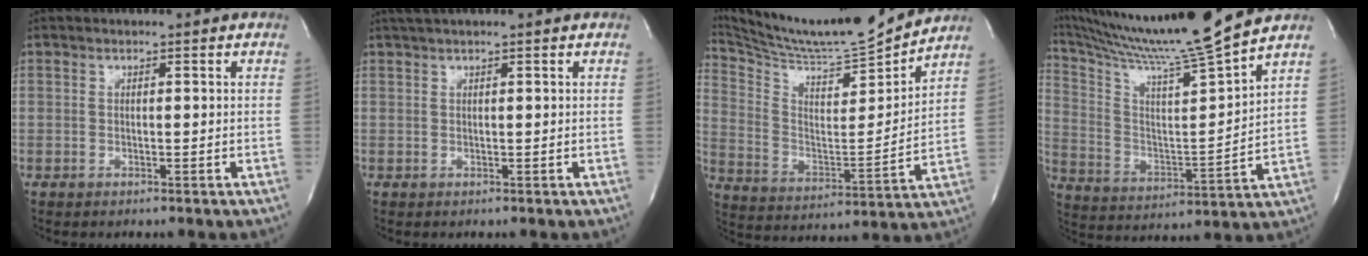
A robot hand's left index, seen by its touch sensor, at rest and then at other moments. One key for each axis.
{"total": 2.5, "fx": 2.1, "fy": -0.4, "fz": 1.4, "tx": -0.021, "ty": 0.027, "tz": 0.041}
{"total": 19.2, "fx": 18.2, "fy": 0.5, "fz": 6.2, "tx": -0.131, "ty": -0.036, "tz": 0.297}
{"total": 17.8, "fx": 16.0, "fy": -3.0, "fz": 7.2, "tx": -0.146, "ty": -0.047, "tz": 0.267}